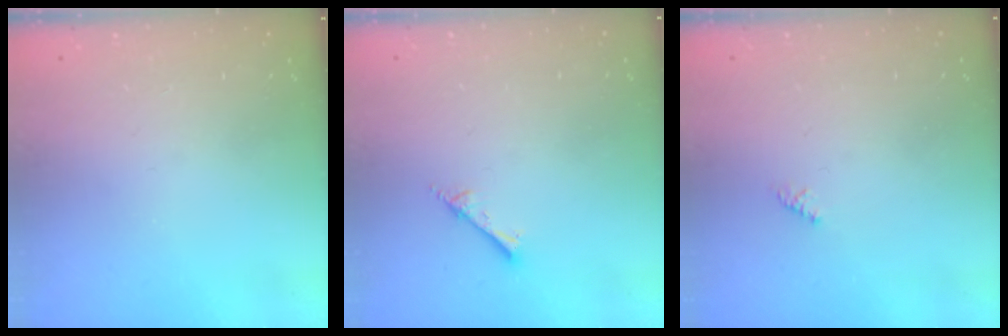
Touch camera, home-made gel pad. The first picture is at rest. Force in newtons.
{"total": 2.2, "press": 2.2, "slide": 0.3}
{"total": 1.5, "press": 1.4, "slide": 0.4}